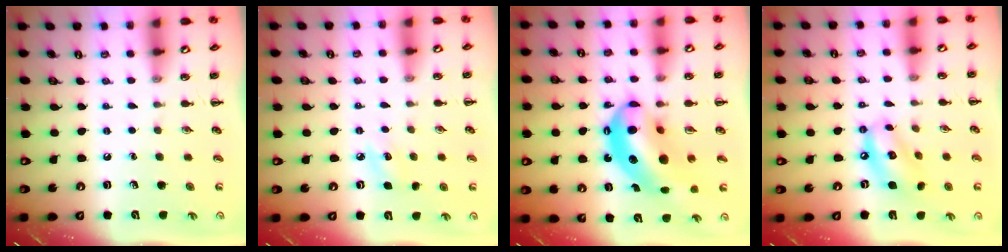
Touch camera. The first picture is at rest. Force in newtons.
{"total": 5.2, "press": 5.0, "slide": 1.3}
{"total": 15.7, "press": 15.0, "slide": 4.4}
{"total": 10.3, "press": 10.1, "slide": 2.3}